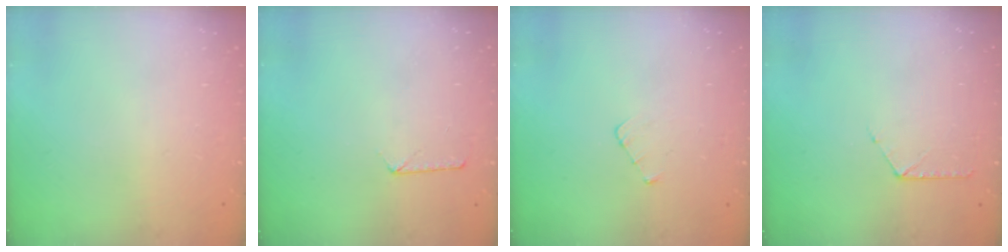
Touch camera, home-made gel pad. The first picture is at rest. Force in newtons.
{"total": 6.9, "press": 6.9, "slide": 0.6}
{"total": 2.9, "press": 2.9, "slide": 0.3}
{"total": 6.2, "press": 6.2, "slide": 0.6}